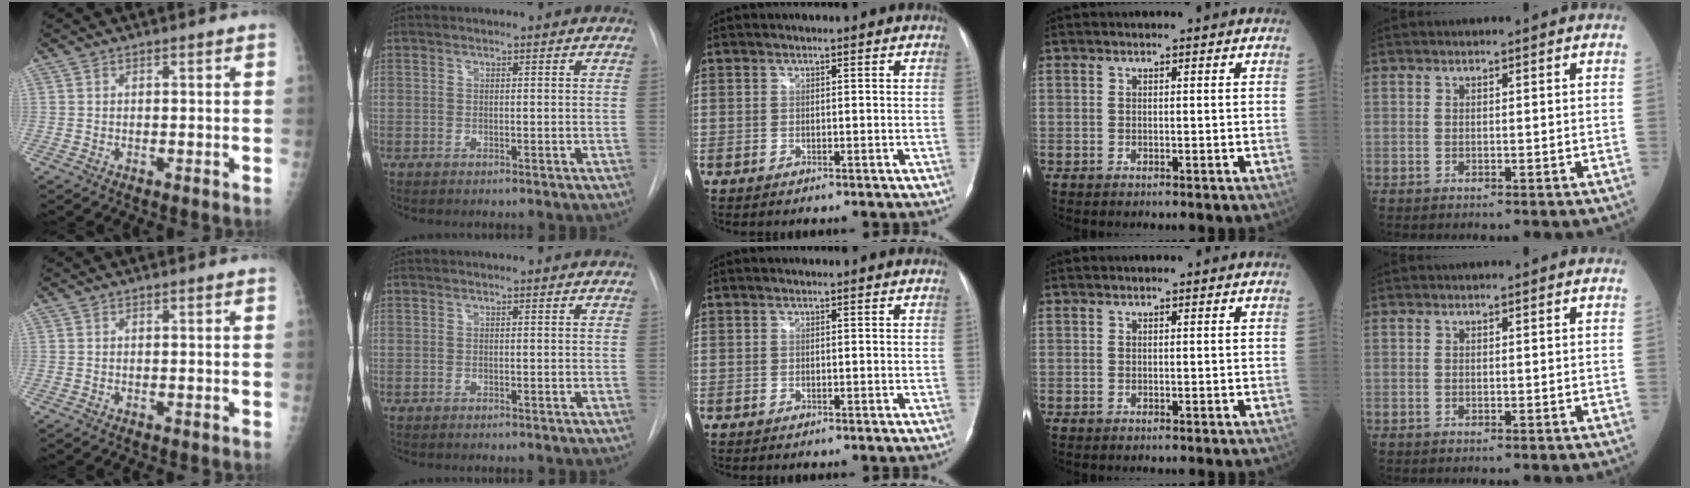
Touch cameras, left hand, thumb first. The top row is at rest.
{}